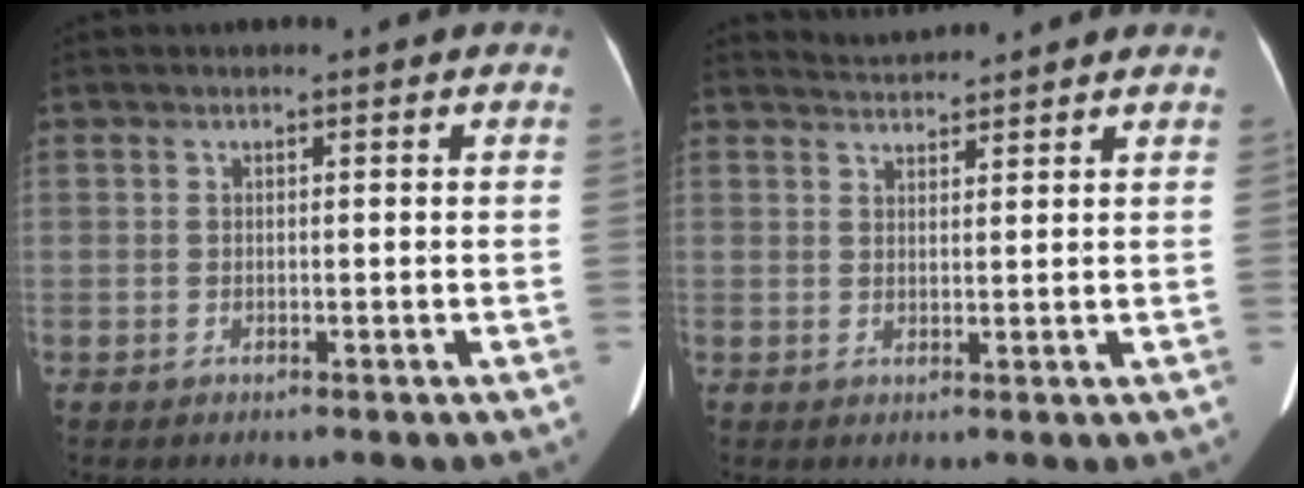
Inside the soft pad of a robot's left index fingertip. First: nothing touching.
{"total": 2.7, "force": [2.7, -0.3, -0.5], "torque": [-0.003, 0.014, 0.051]}